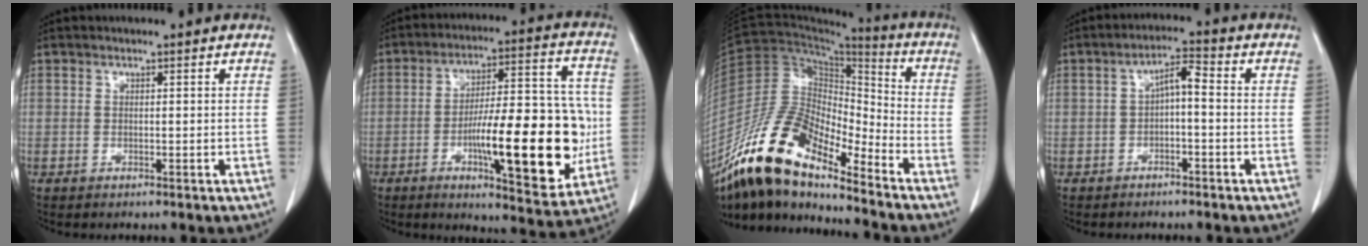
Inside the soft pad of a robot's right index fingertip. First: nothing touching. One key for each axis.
{"total": 20.1, "fx": -4.1, "fy": 4.8, "fz": 19.1, "tx": -0.276, "ty": 0.011, "tz": -0.053}
{"total": 17.3, "fx": -13.4, "fy": 4.8, "fz": 9.9, "tx": -0.188, "ty": 0.018, "tz": -0.249}
{"total": 3.9, "fx": -0.2, "fy": 1.1, "fz": 3.7, "tx": -0.062, "ty": 0.020, "tz": -0.005}